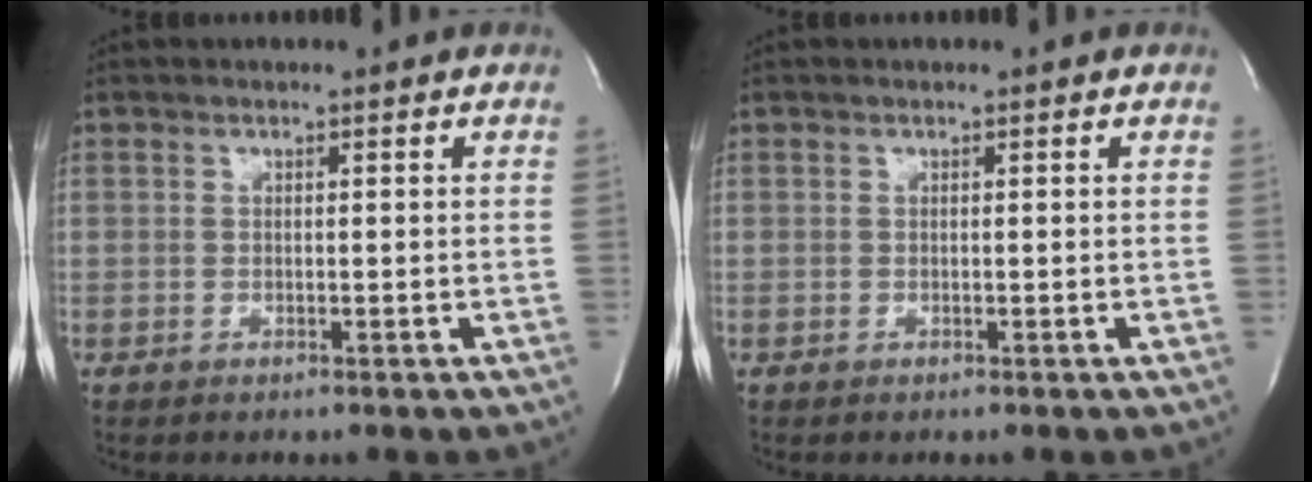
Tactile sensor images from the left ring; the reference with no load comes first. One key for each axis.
{"total": 0.0}